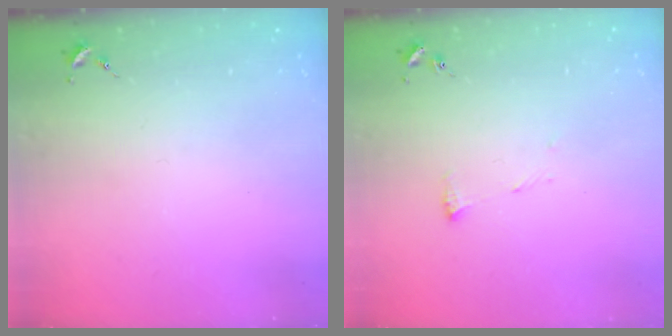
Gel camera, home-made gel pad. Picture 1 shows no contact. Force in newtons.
{"total": 6.5, "press": 6.5, "slide": 0.7}